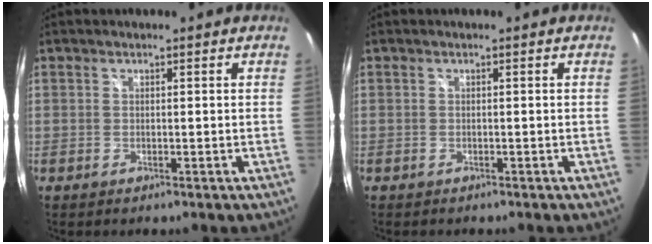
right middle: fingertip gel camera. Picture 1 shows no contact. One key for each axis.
{"total": 0.8, "fx": -0.7, "fy": 0.3, "fz": 0.2, "tx": -0.008, "ty": -0.002, "tz": -0.011}